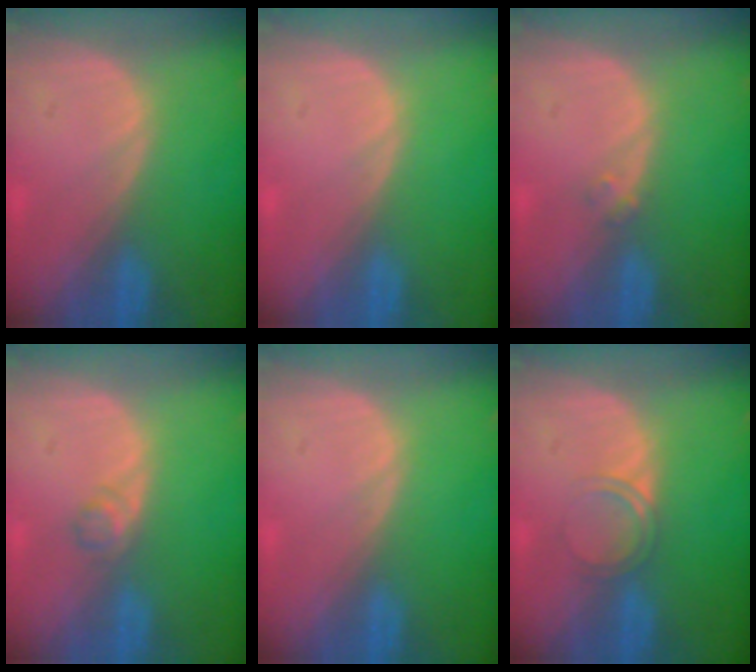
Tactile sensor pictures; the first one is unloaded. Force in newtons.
{"total": 0.0}
{"total": 1.2, "press": 1.1, "slide": 0.6}
{"total": 1.6, "press": 1.6, "slide": 0.2}
{"total": 0.0}
{"total": 2.4, "press": 2.4, "slide": 0.2}